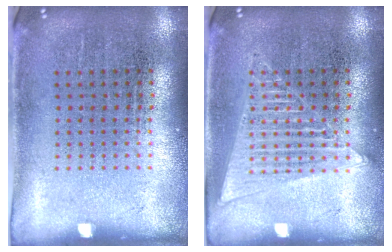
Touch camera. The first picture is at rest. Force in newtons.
{"total": 2.4, "press": 2.4, "slide": 0.3}